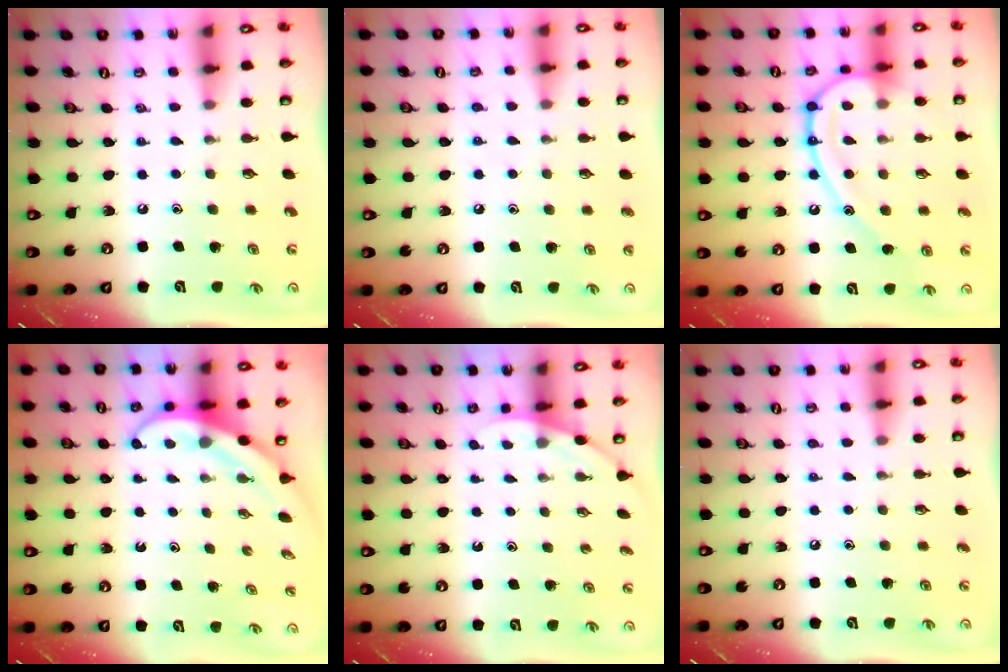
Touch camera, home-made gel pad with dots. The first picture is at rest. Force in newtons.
{"total": 5.5, "press": 5.5, "slide": 0.6}
{"total": 16.4, "press": 16.3, "slide": 1.7}
{"total": 4.0, "press": 4.0, "slide": 0.3}
{"total": 2.0, "press": 2.0, "slide": 0.0}
{"total": 2.7, "press": 2.7, "slide": 0.2}